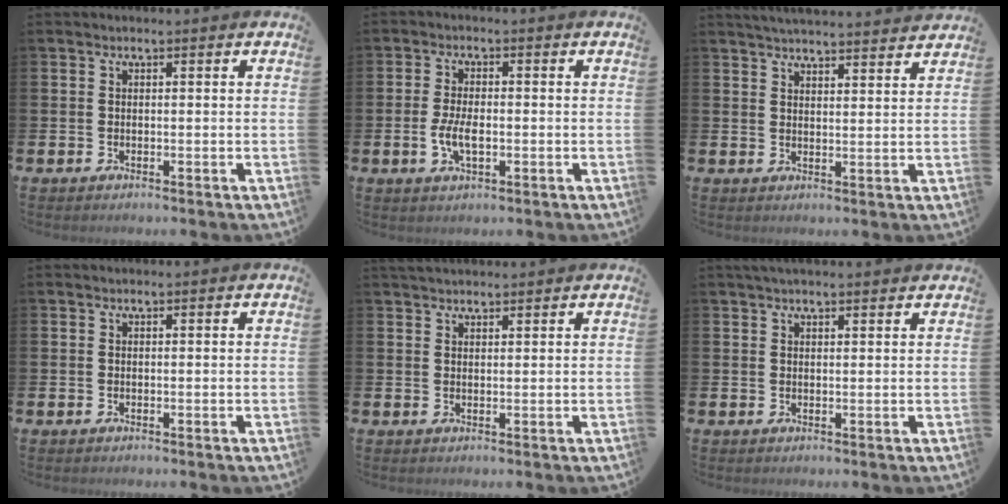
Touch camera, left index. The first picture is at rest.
{"total": 4.0, "force": [-0.7, 1.8, 3.5], "torque": [-0.064, -0.001, -0.014]}
{"total": 4.2, "force": [4.2, -0.1, 0.3], "torque": [-0.011, -0.027, 0.074]}
{"total": 0.0}
{"total": 2.4, "force": [2.3, 0.6, 0.3], "torque": [-0.008, -0.005, 0.043]}
{"total": 2.2, "force": [2.0, 0.3, 0.7], "torque": [-0.007, -0.003, 0.034]}